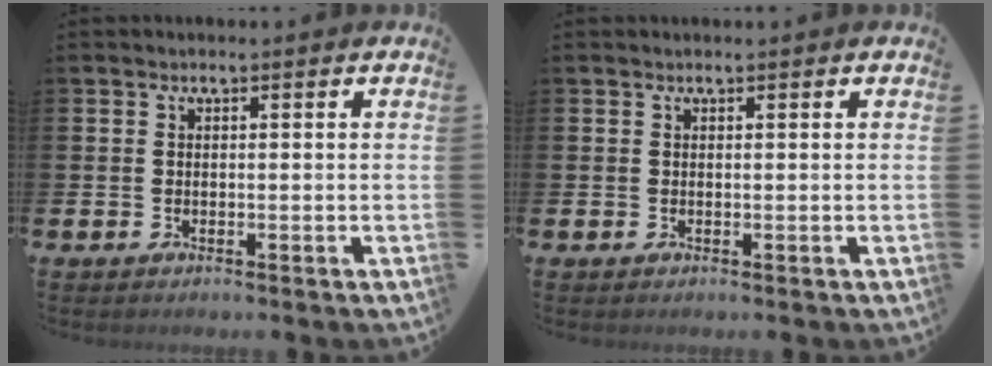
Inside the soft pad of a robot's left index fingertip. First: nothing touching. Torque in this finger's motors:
{"motor_torque": [0.80, -1.34, 0.03, 0.04]}